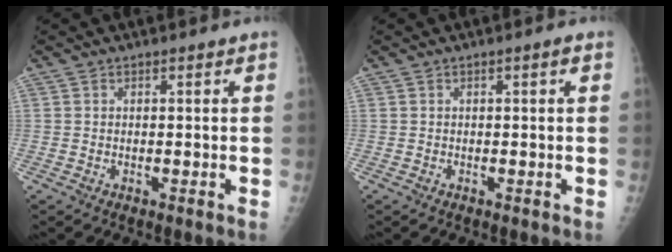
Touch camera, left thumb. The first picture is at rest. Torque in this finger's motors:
{"motor_torque": [-0.15, 0.00, -0.05, -0.01, 0.02]}